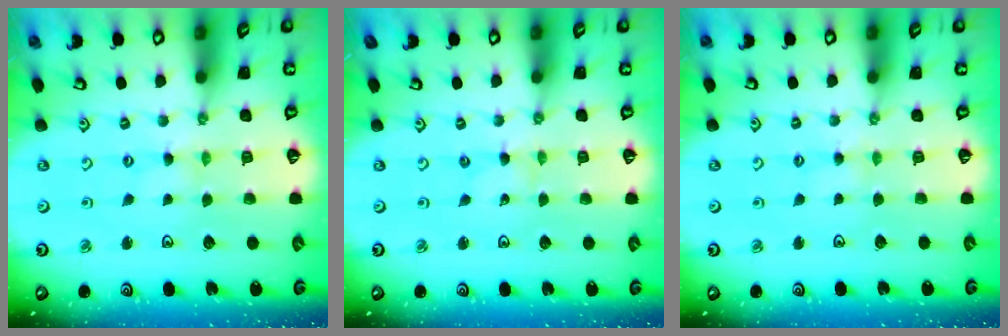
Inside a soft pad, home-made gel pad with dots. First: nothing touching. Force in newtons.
{"total": 0.0}
{"total": 2.8, "press": 2.8, "slide": 0.3}